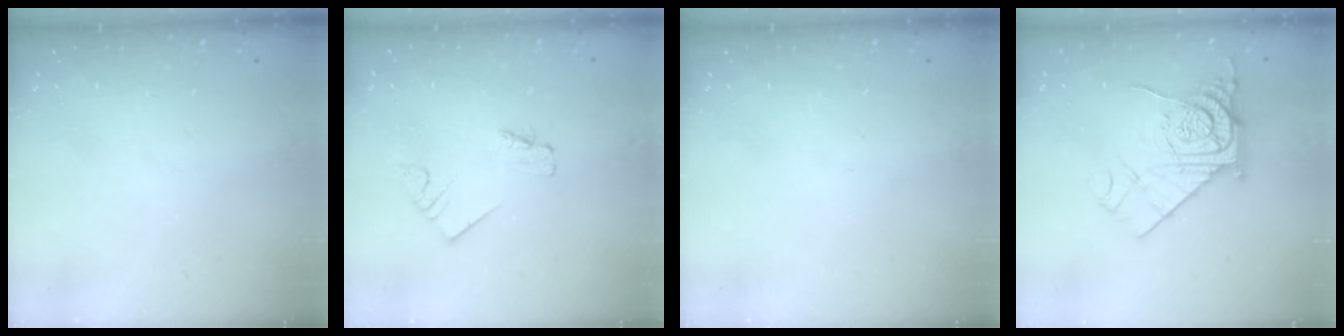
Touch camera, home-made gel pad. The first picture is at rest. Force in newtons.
{"total": 2.0, "press": 2.0, "slide": 0.3}
{"total": 0.0}
{"total": 12.4, "press": 12.3, "slide": 0.9}